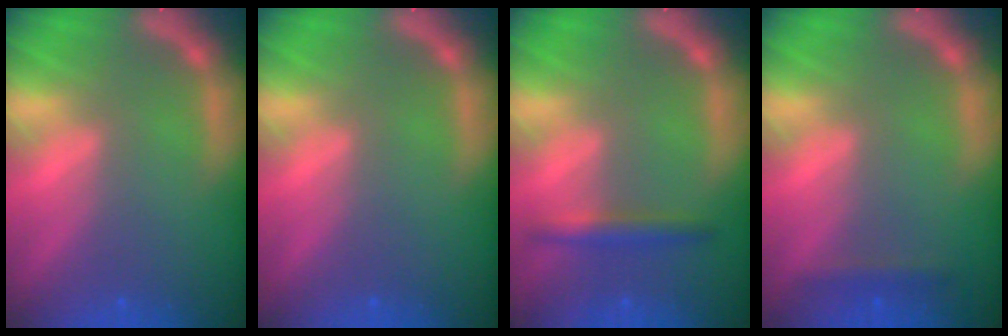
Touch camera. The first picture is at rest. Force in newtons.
{"total": 0.0}
{"total": 2.4}
{"total": 1.4}